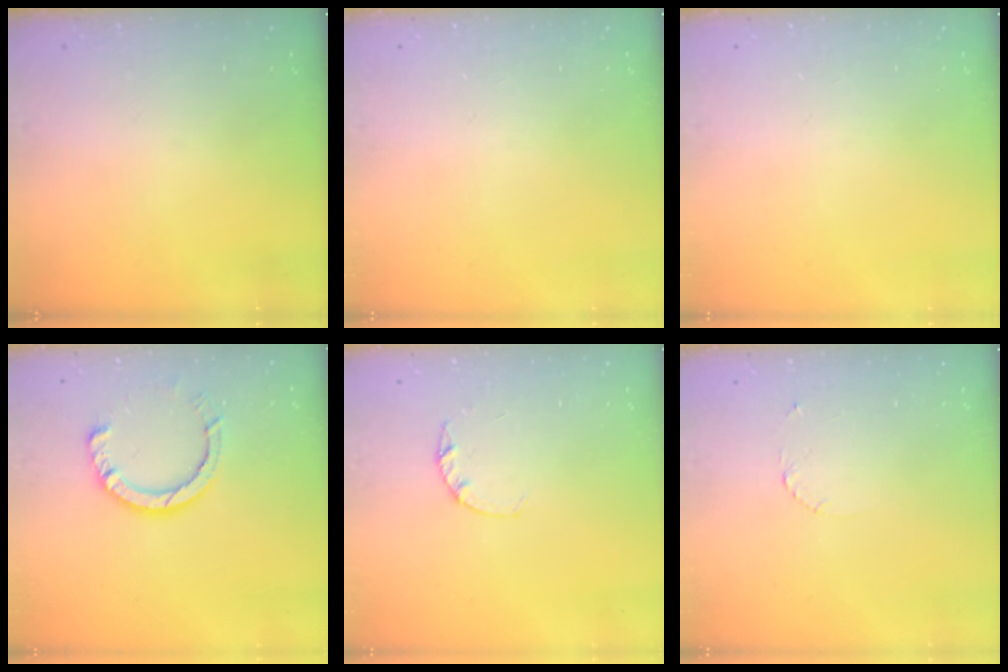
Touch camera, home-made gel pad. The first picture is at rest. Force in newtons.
{"total": 0.0}
{"total": 0.0}
{"total": 8.0, "press": 8.0, "slide": 0.8}
{"total": 2.2, "press": 2.2, "slide": 0.4}
{"total": 1.6, "press": 1.6, "slide": 0.2}